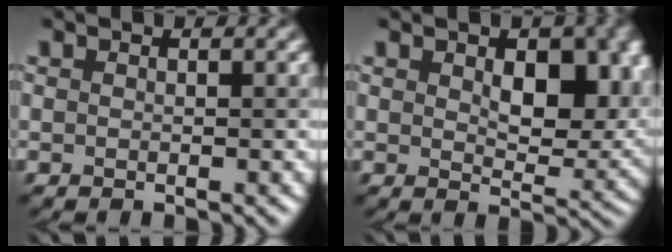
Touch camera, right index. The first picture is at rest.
{"total": 8.1, "force": [2.1, 4.7, 6.3], "torque": [-0.080, -0.011, 0.044]}